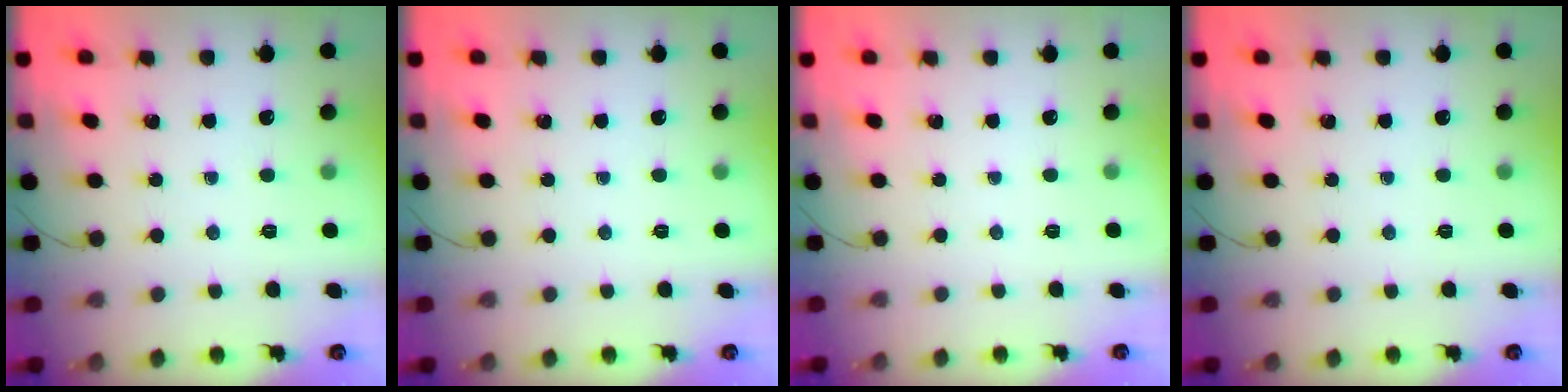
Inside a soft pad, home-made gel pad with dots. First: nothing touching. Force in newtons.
{"total": 0.0}
{"total": 2.4, "press": 2.4, "slide": 0.5}
{"total": 0.0}